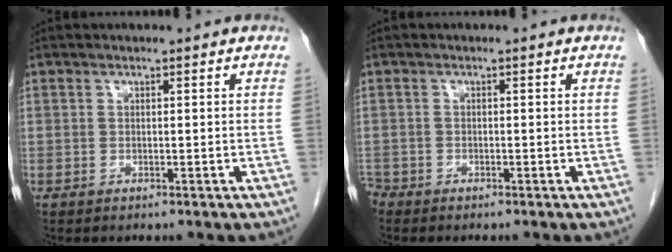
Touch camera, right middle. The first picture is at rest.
{"total": 2.2, "force": [-2.0, 0.9, 0.1], "torque": [-0.002, -0.002, -0.037]}